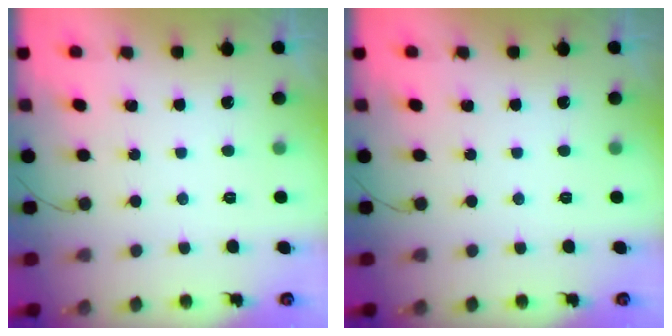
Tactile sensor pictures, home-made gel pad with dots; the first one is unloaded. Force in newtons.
{"total": 0.0}